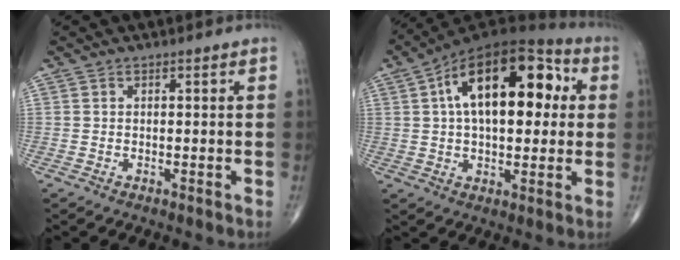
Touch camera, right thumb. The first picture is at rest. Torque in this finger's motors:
{"motor_torque": [0.81, 4.20, 0.53, -0.24, 0.36]}